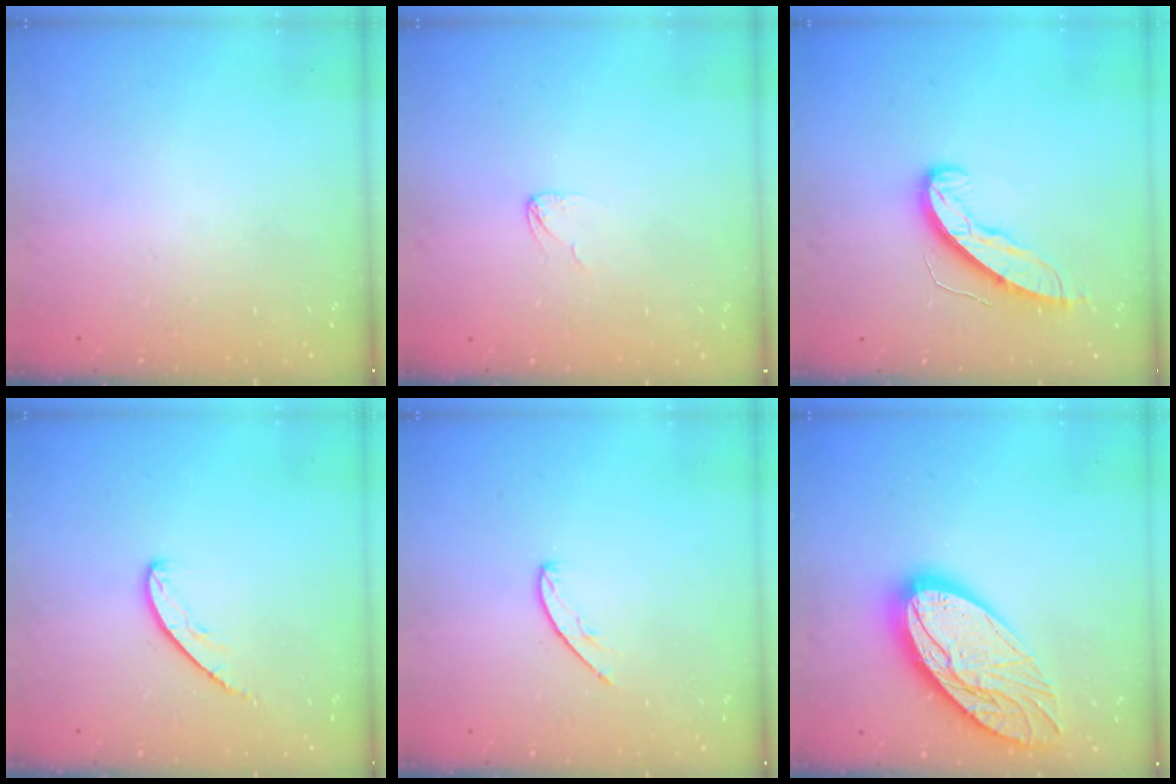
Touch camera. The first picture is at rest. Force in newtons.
{"total": 2.7, "press": 2.7, "slide": 0.2}
{"total": 9.3, "press": 9.3, "slide": 0.3}
{"total": 5.2, "press": 5.1, "slide": 0.5}
{"total": 5.3, "press": 5.3, "slide": 0.5}
{"total": 22.4, "press": 22.3, "slide": 2.1}